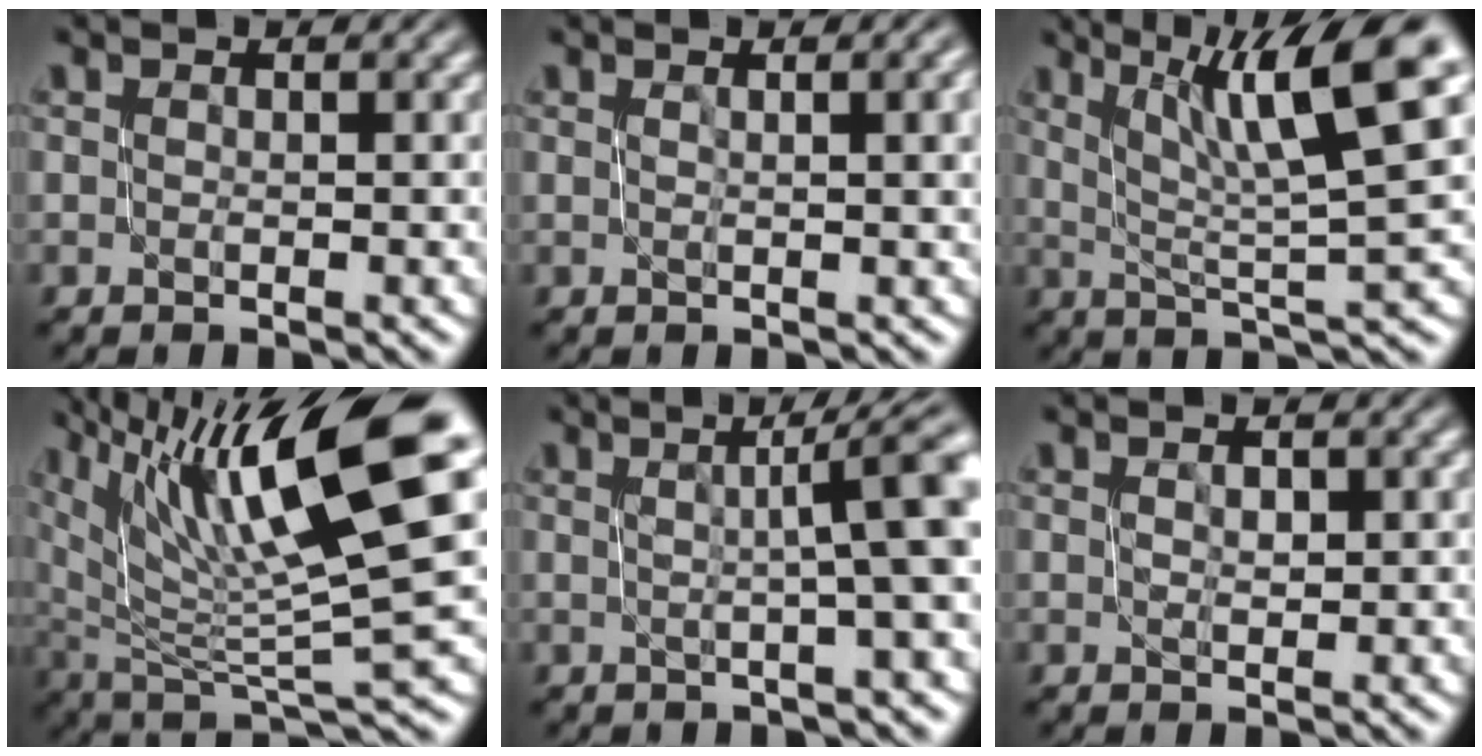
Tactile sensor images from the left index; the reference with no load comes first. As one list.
[{"total": 4.1, "force": [0.7, 1.6, 3.7], "torque": [-0.026, 0.009, 0.006]}, {"total": 10.0, "force": [4.4, 2.0, 8.8], "torque": [-0.122, 0.011, 0.077]}, {"total": 14.1, "force": [6.3, 3.1, 12.2], "torque": [-0.195, 0.013, 0.115]}, {"total": 6.6, "force": [0.8, 1.1, 6.5], "torque": [-0.077, 0.010, 0.010]}, {"total": 0.8, "force": [0.2, 0.4, 0.6], "torque": [-0.009, 0.002, 0.004]}]